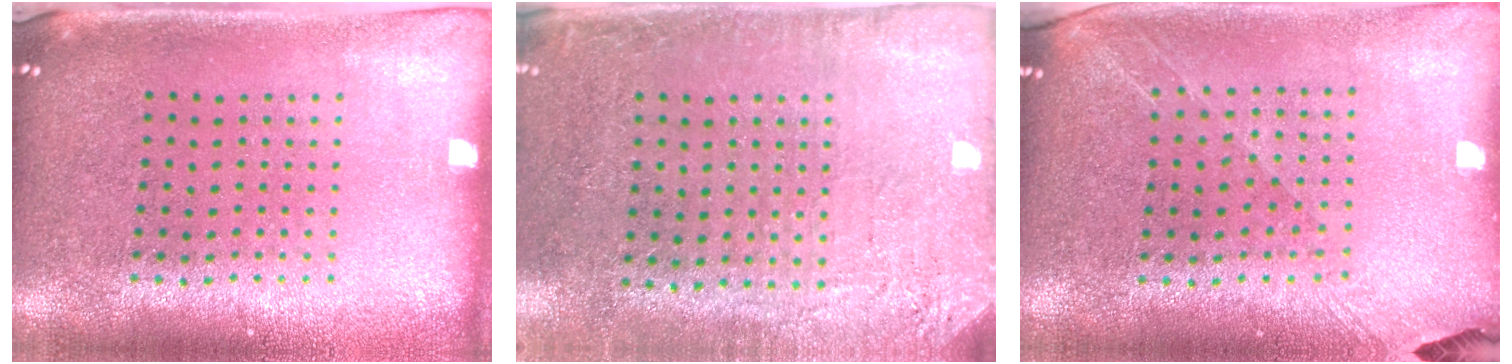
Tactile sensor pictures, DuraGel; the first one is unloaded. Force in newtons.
{"total": 2.8, "press": 2.5, "slide": 1.1}
{"total": 1.3, "press": 1.2, "slide": 0.6}